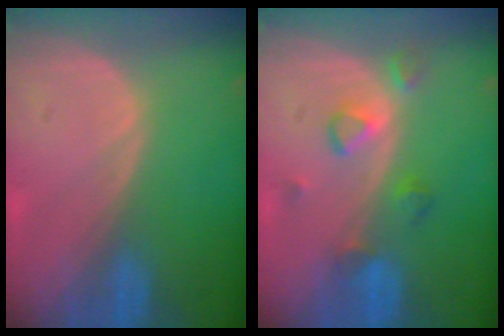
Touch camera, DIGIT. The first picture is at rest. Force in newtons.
{"total": 4.0, "press": 4.0, "slide": 0.4}